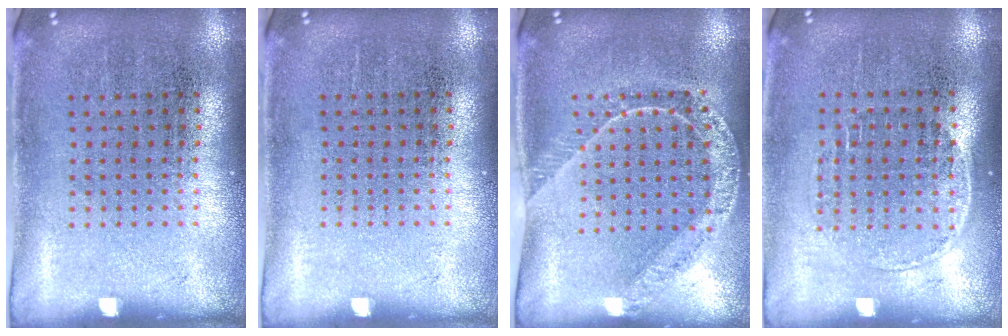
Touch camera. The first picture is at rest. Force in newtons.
{"total": 0.0}
{"total": 1.3, "press": 1.3, "slide": 0.2}
{"total": 1.2, "press": 1.0, "slide": 0.7}